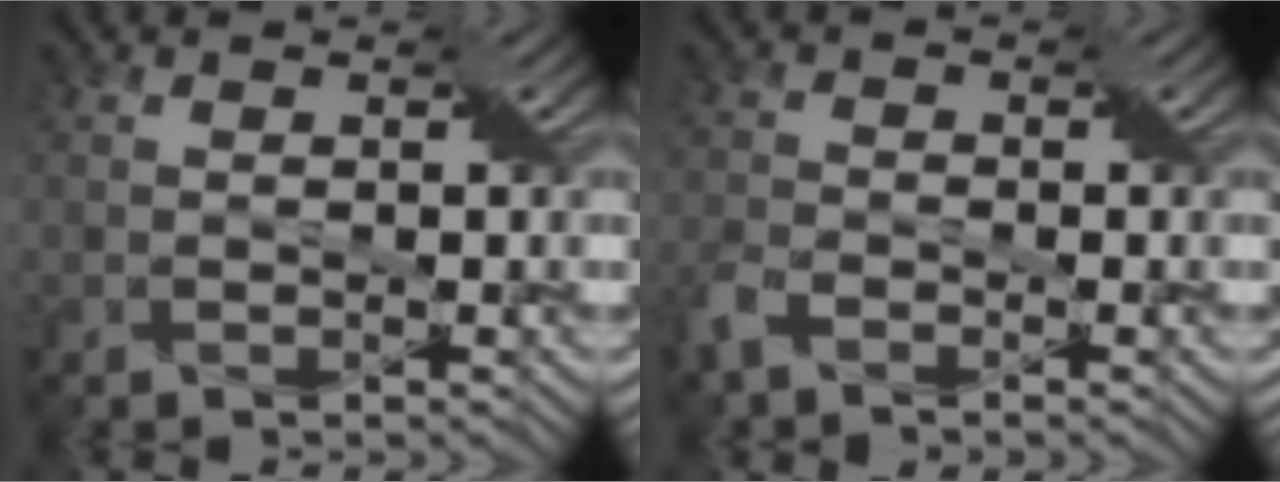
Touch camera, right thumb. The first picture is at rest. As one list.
[{"total": 3.2, "force": [-2.2, 1.3, 1.8], "torque": [-0.046, -0.004, -0.057]}]